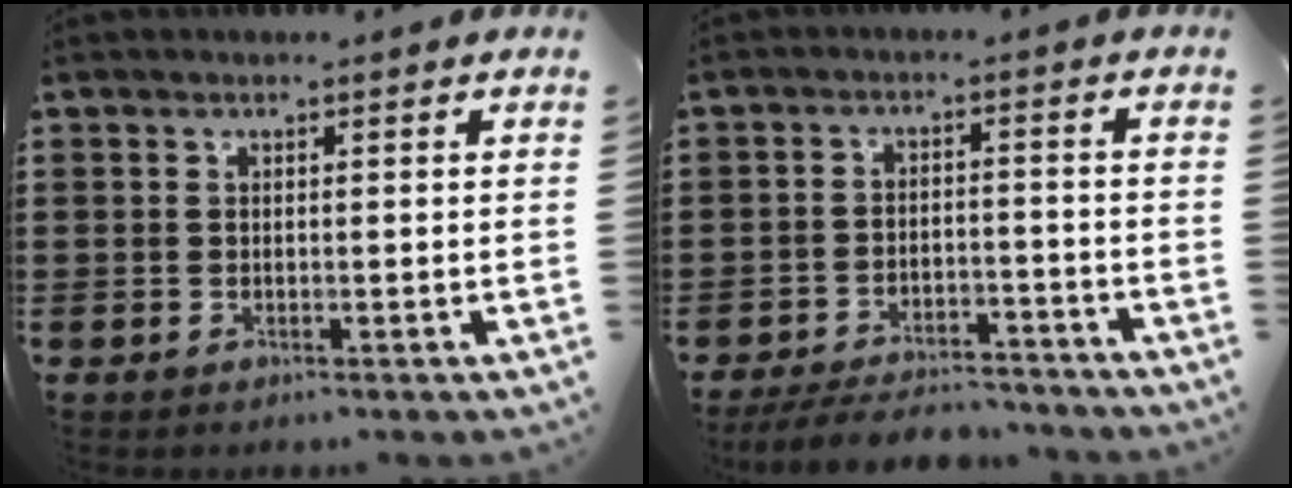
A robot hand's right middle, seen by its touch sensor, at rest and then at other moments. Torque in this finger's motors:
{"motor_torque": [1.36, -0.62, 0.20, 0.21]}